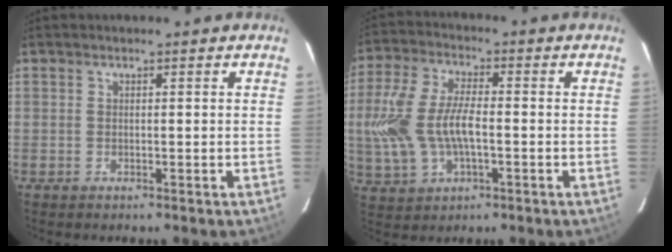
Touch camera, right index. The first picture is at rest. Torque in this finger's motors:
{"motor_torque": [0.44, -0.04, 0.36, 0.21]}